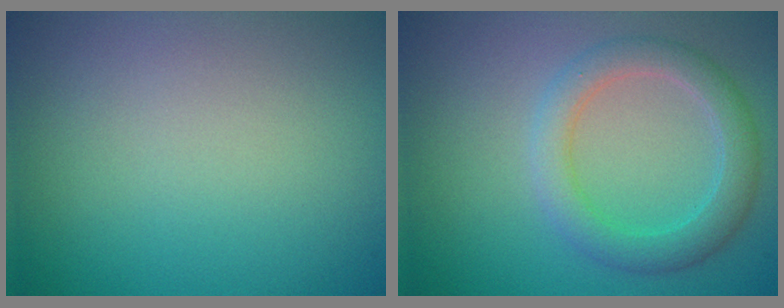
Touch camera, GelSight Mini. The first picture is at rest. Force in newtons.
{"total": 3.4, "press": 3.4, "slide": 0.1}